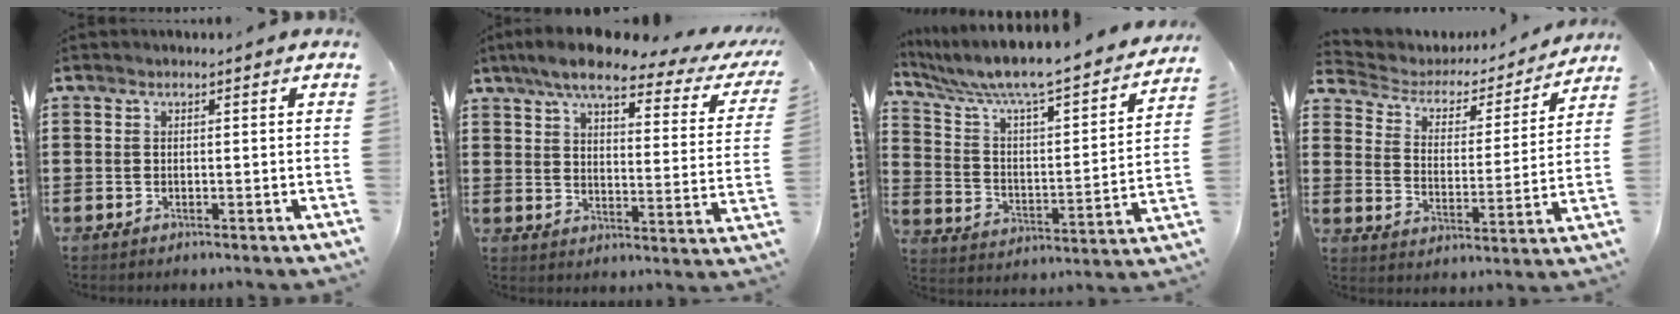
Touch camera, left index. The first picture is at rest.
{"total": 8.2, "force": [6.3, 1.5, 5.1], "torque": [-0.106, -0.026, 0.104]}
{"total": 7.0, "force": [6.3, 0.2, 3.1], "torque": [-0.087, -0.057, 0.100]}
{"total": 3.0, "force": [2.6, 1.5, 0.7], "torque": [-0.036, -0.022, 0.033]}